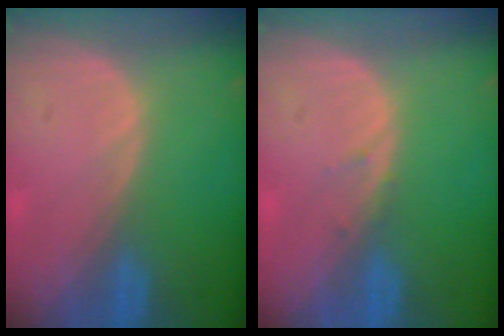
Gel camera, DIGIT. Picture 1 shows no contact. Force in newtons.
{"total": 0.8, "press": 0.7, "slide": 0.3}